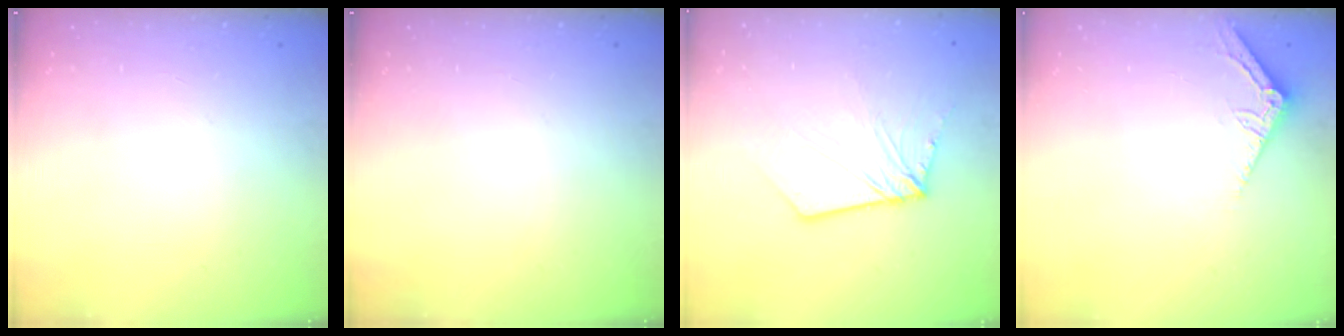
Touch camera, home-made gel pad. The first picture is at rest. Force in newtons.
{"total": 0.0}
{"total": 8.6, "press": 8.5, "slide": 1.0}
{"total": 3.2, "press": 3.2, "slide": 0.3}